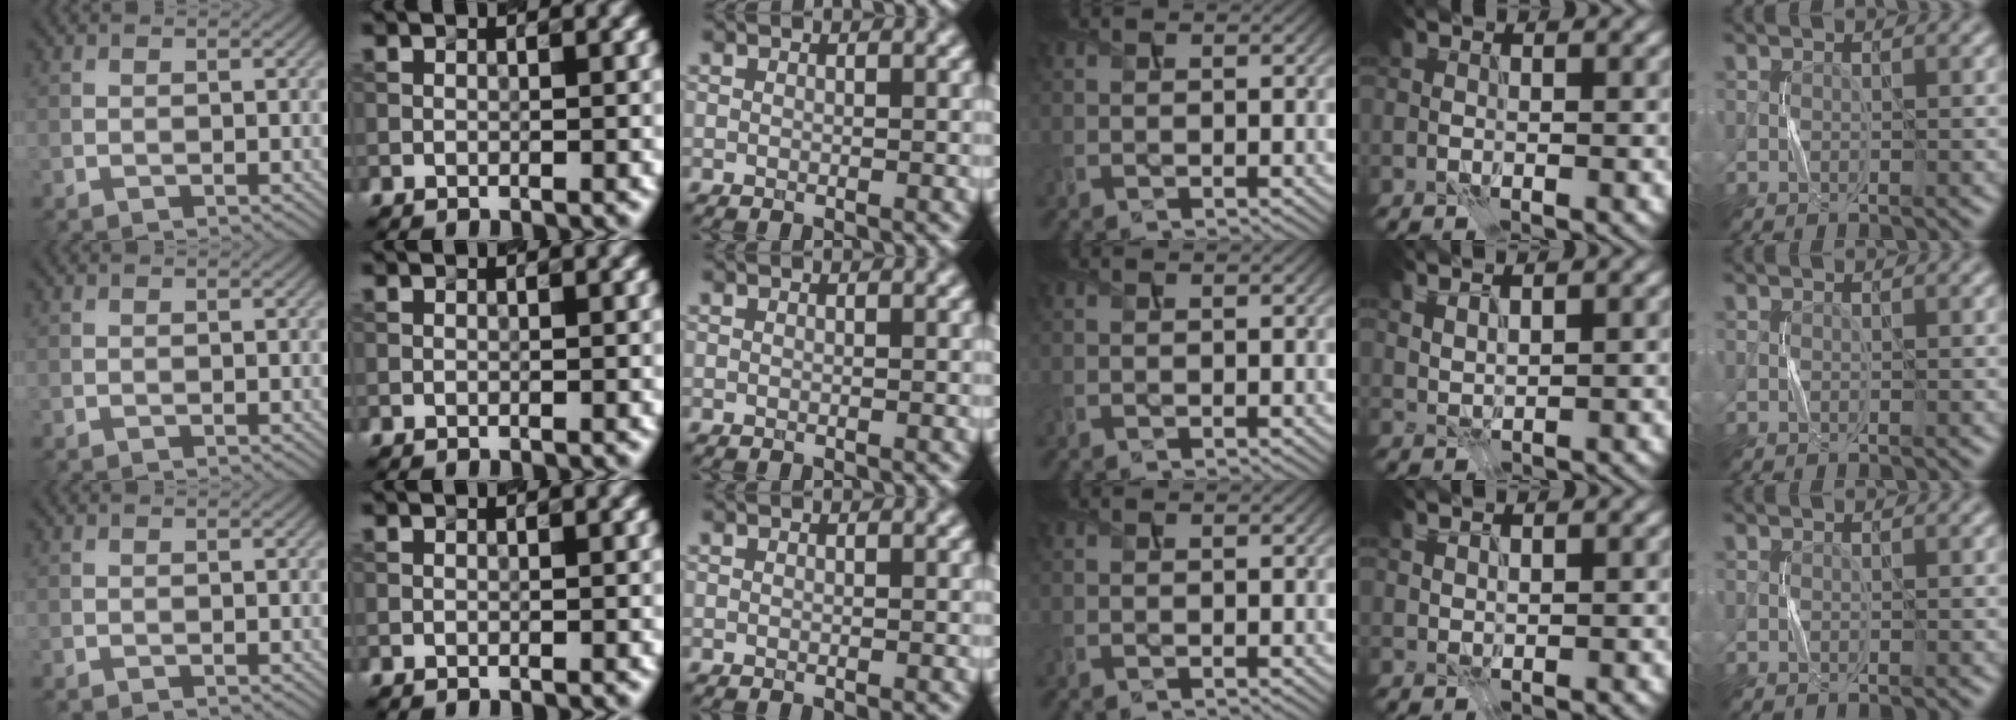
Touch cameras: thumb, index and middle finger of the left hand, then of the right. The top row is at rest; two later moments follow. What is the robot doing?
{"motion": "press", "object": "sticky note"}